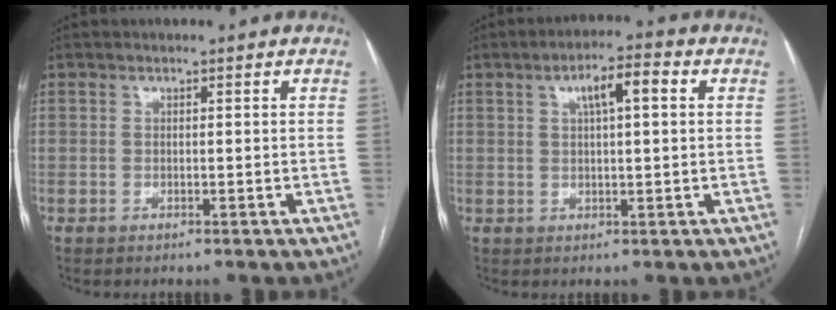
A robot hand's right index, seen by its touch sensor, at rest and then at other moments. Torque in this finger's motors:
{"motor_torque": [0.68, 0.27, 0.40, 0.07]}